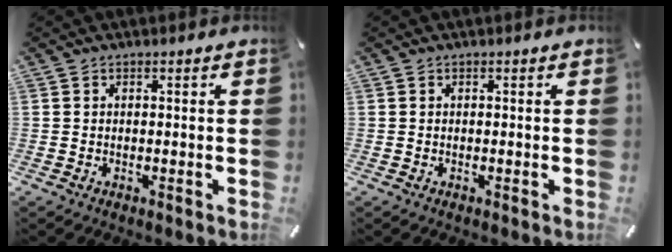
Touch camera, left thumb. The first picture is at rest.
{"total": 0.0}